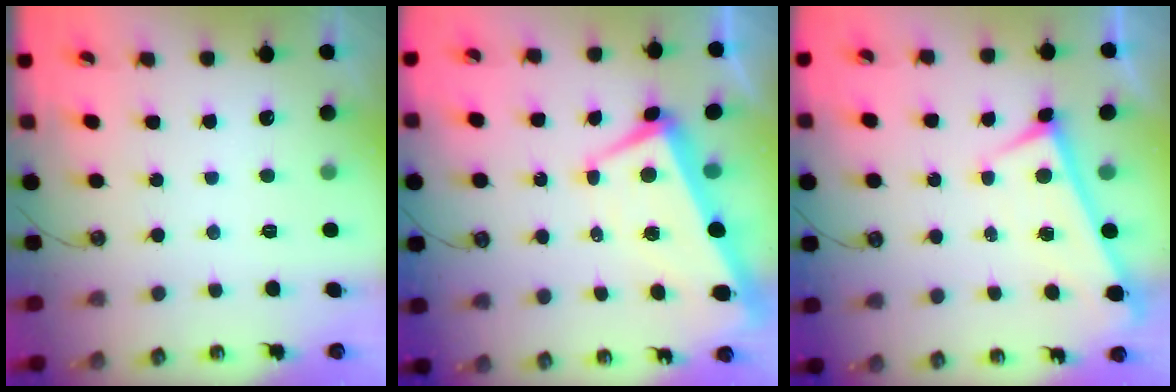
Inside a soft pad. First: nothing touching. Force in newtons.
{"total": 2.0, "press": 1.6, "slide": 1.2}
{"total": 0.0}